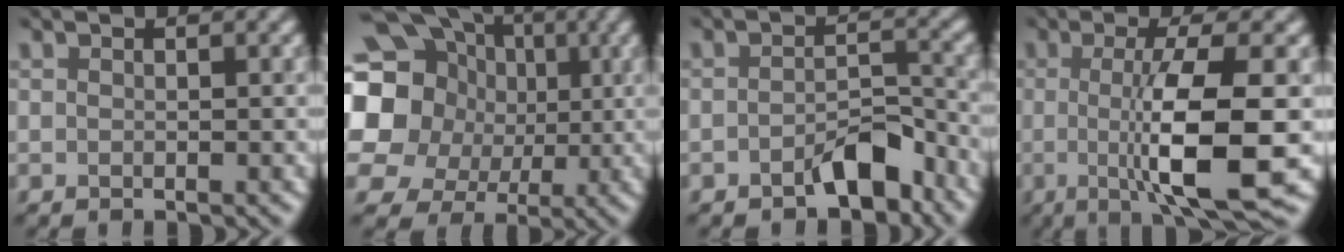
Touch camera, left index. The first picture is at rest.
{"total": 18.5, "force": [2.9, 17.0, 6.9], "torque": [-0.168, 0.026, 0.016]}
{"total": 3.7, "force": [-3.1, 1.2, 1.6], "torque": [-0.023, 0.011, -0.041]}
{"total": 9.1, "force": [-1.7, 1.7, 8.7], "torque": [-0.122, -0.010, -0.017]}